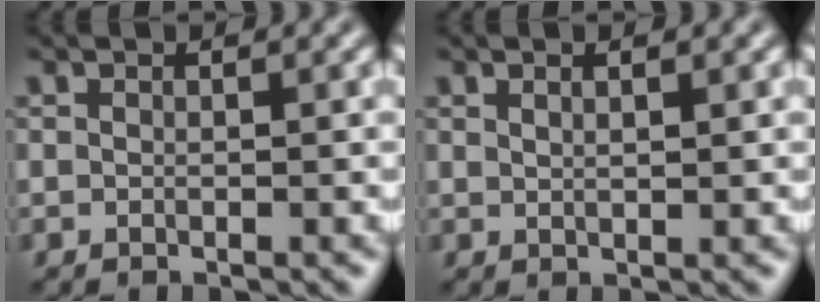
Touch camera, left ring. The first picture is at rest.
{"total": 1.2, "force": [0.9, 0.2, 0.8], "torque": [-0.012, 0.001, 0.015]}